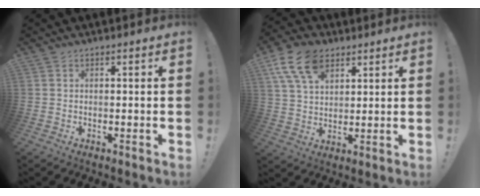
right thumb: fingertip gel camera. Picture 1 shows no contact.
{"total": 13.3, "force": [7.0, 8.1, 7.9], "torque": [-0.150, -0.017, 0.135]}